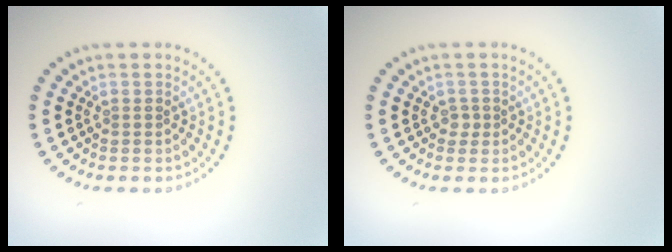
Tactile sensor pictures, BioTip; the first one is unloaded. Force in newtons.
{"total": 0.9, "press": 0.6, "slide": 0.6}